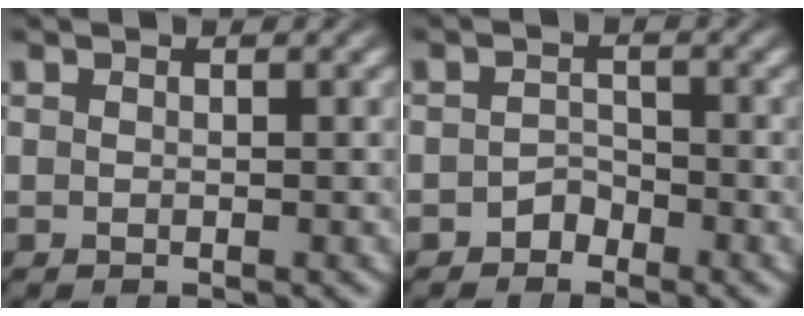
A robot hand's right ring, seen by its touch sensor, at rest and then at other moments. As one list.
[{"total": 2.0, "force": [-1.6, 1.2, 0.0], "torque": [0.000, -0.005, -0.028]}]